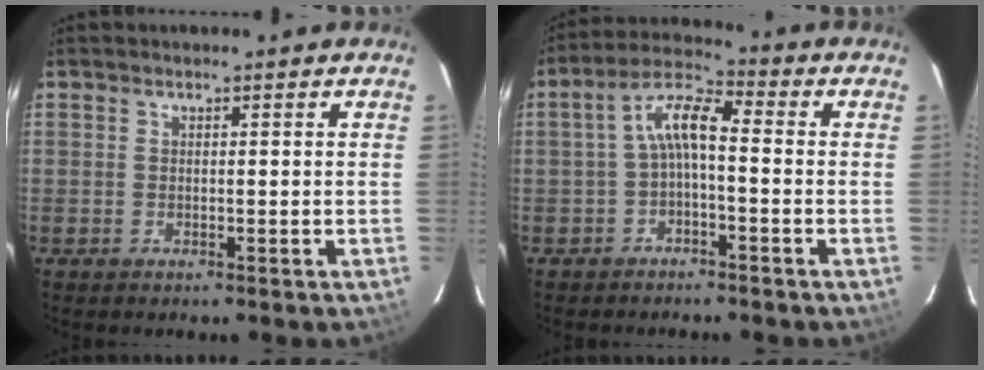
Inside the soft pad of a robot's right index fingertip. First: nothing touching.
{"total": 6.1, "force": [-1.5, 2.0, 5.6], "torque": [-0.124, 0.022, -0.030]}